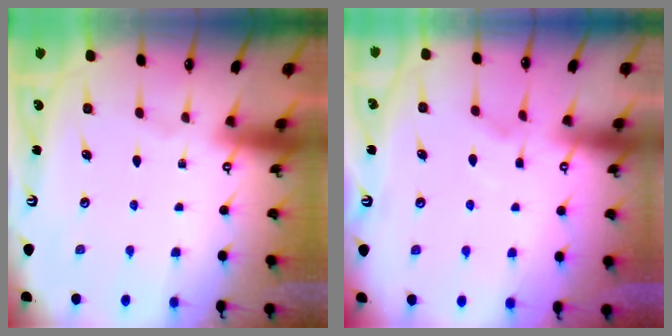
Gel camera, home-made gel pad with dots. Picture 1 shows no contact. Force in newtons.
{"total": 2.8, "press": 2.8, "slide": 0.5}